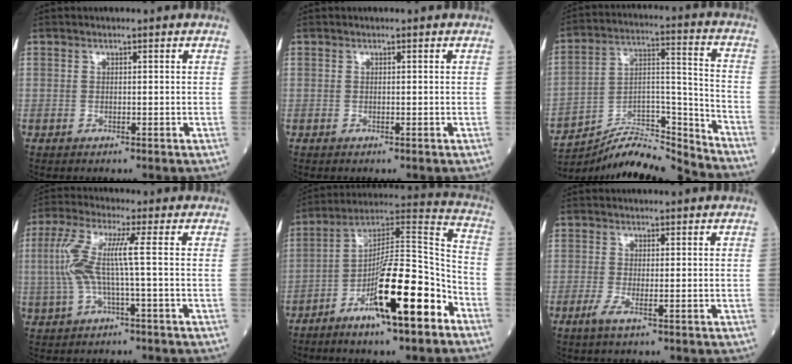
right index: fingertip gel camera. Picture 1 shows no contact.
{"total": 0.0}
{"total": 14.5, "force": [-14.3, -0.5, 2.3], "torque": [-0.040, 0.050, -0.248]}
{"total": 7.2, "force": [0.0, 0.0, 7.2], "torque": [-0.166, 0.022, -0.001]}
{"total": 17.5, "force": [-8.6, 2.3, 15.0], "torque": [-0.258, 0.001, -0.141]}
{"total": 1.9, "force": [-0.8, -0.1, 1.7], "torque": [-0.040, -0.006, -0.015]}